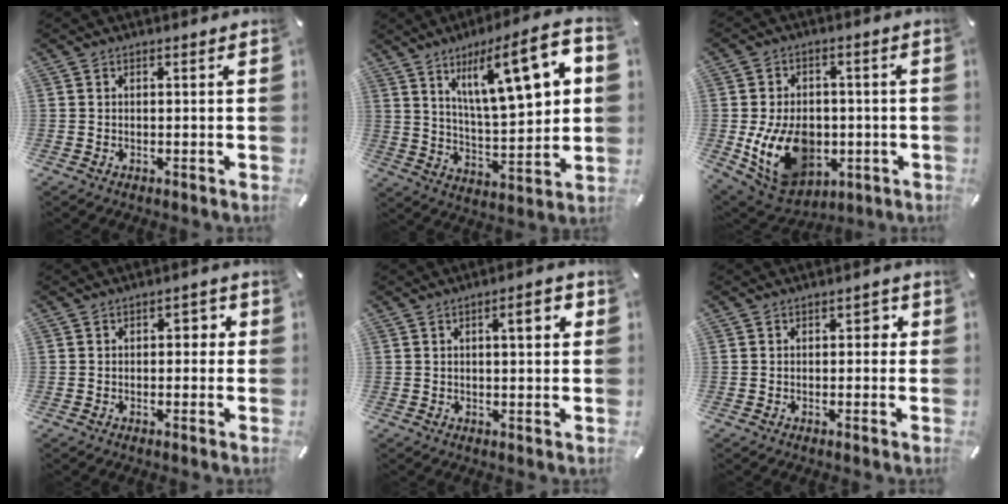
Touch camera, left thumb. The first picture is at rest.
{"total": 18.6, "force": [8.6, 5.7, 15.5], "torque": [-0.234, -0.037, 0.130]}
{"total": 16.3, "force": [-3.4, 12.1, 10.3], "torque": [-0.192, 0.012, -0.047]}
{"total": 2.6, "force": [-0.6, 1.8, 1.7], "torque": [-0.019, 0.009, -0.020]}
{"total": 5.2, "force": [1.7, 1.6, 4.7], "torque": [-0.062, -0.005, 0.018]}
{"total": 2.0, "force": [-0.2, 1.4, 1.4], "torque": [-0.013, 0.005, -0.011]}